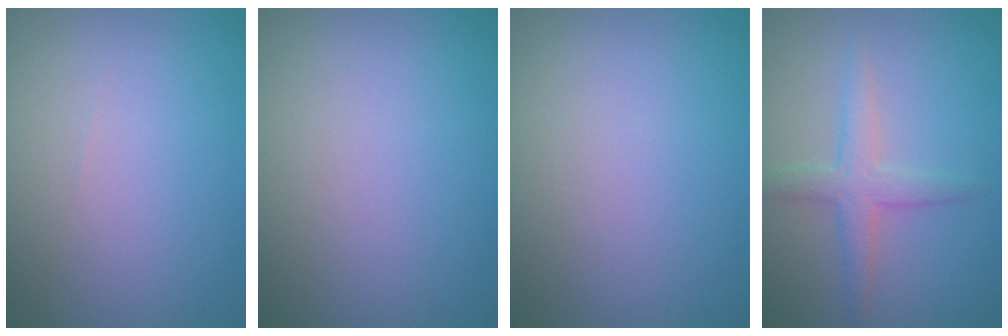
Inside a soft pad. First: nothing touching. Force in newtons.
{"total": 0.0}
{"total": 0.0}
{"total": 2.9, "press": 2.9, "slide": 0.1}